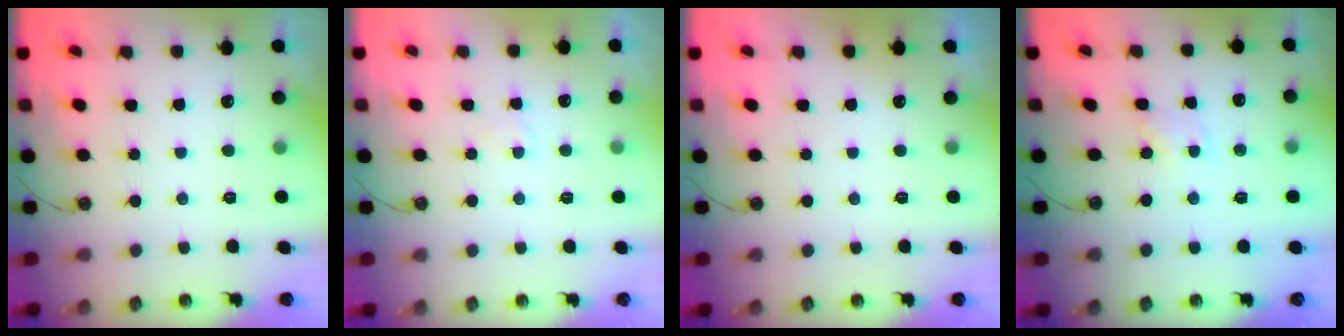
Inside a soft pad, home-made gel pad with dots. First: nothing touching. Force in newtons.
{"total": 3.8, "press": 3.8, "slide": 0.5}
{"total": 0.0}
{"total": 2.7, "press": 2.7, "slide": 0.2}